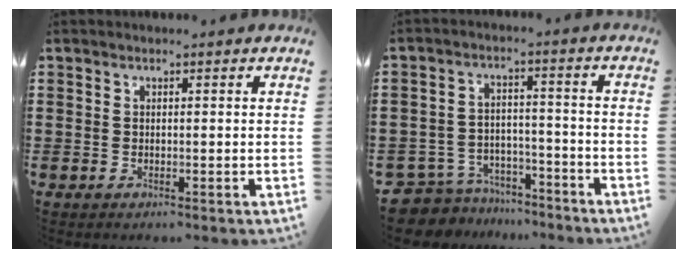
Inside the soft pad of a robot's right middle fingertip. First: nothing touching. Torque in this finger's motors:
{"motor_torque": [0.25, 0.19, -0.02, -0.04]}